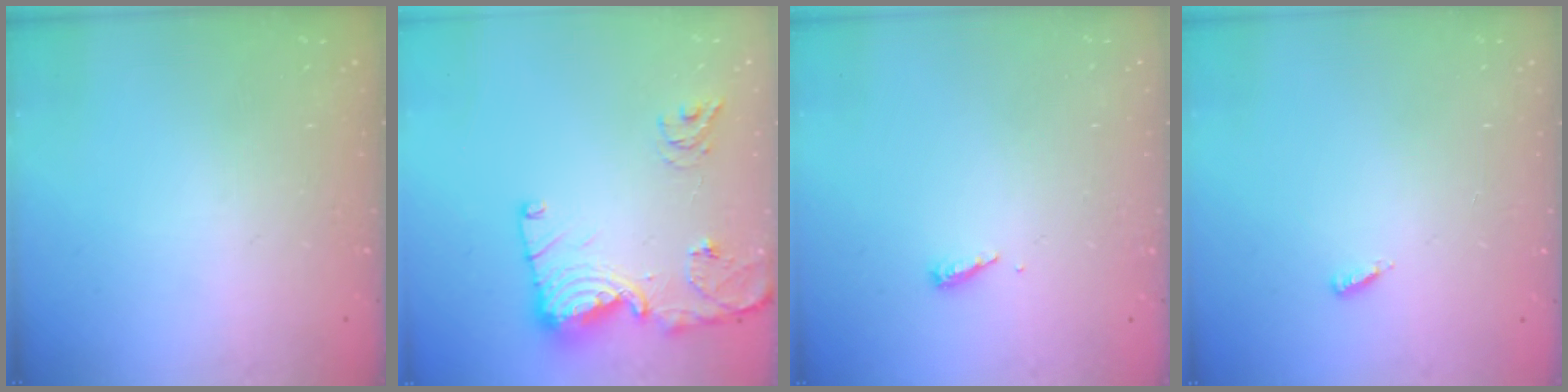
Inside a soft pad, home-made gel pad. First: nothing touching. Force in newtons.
{"total": 14.6, "press": 14.6, "slide": 1.0}
{"total": 4.7, "press": 4.6, "slide": 0.4}
{"total": 3.2, "press": 3.2, "slide": 0.5}